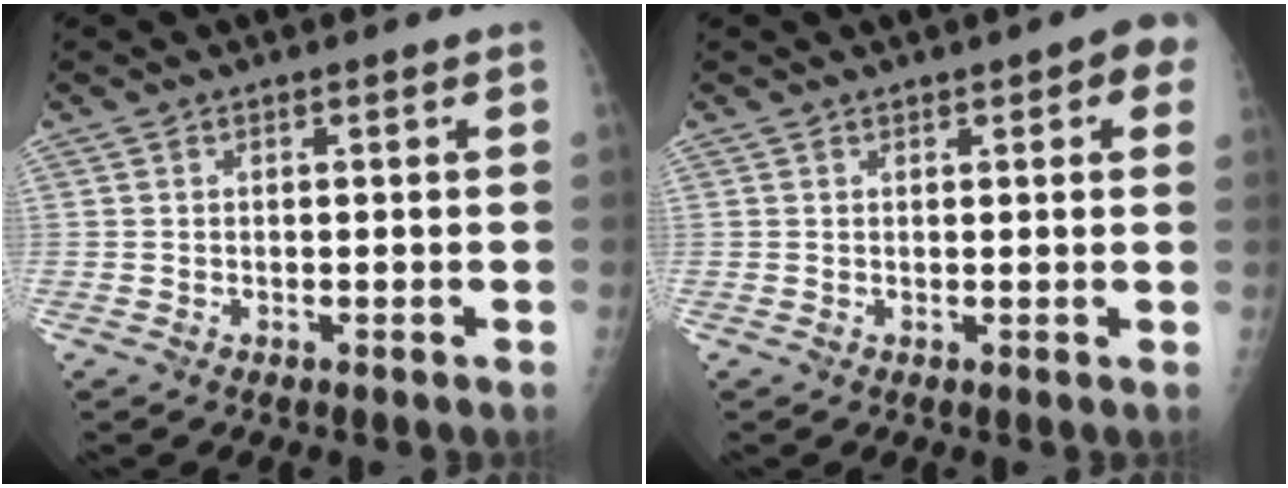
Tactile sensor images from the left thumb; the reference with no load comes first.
{"total": 5.2, "force": [2.6, 1.9, 4.1], "torque": [-0.027, -0.001, 0.022]}